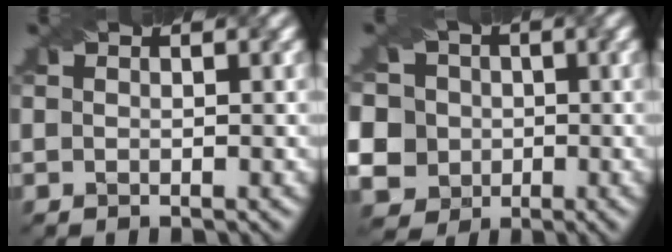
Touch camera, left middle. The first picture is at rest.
{"total": 9.5, "force": [-0.4, 8.8, 3.7], "torque": [-0.093, 0.018, -0.033]}